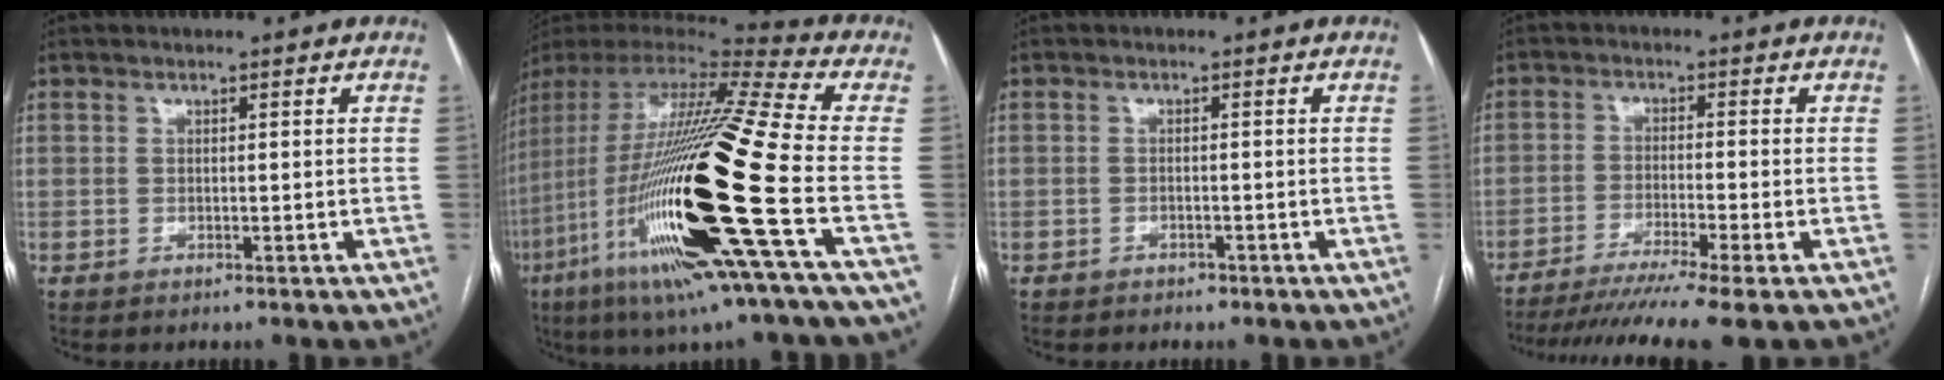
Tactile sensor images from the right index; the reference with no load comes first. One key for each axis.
{"total": 31.4, "fx": -8.2, "fy": 1.9, "fz": 30.3, "tx": -0.576, "ty": -0.050, "tz": -0.166}
{"total": 1.0, "fx": -0.7, "fy": 0.7, "fz": 0.2, "tx": -0.007, "ty": 0.002, "tz": -0.011}
{"total": 11.9, "fx": -9.5, "fy": -1.3, "fz": 7.1, "tx": -0.100, "ty": -0.031, "tz": -0.146}